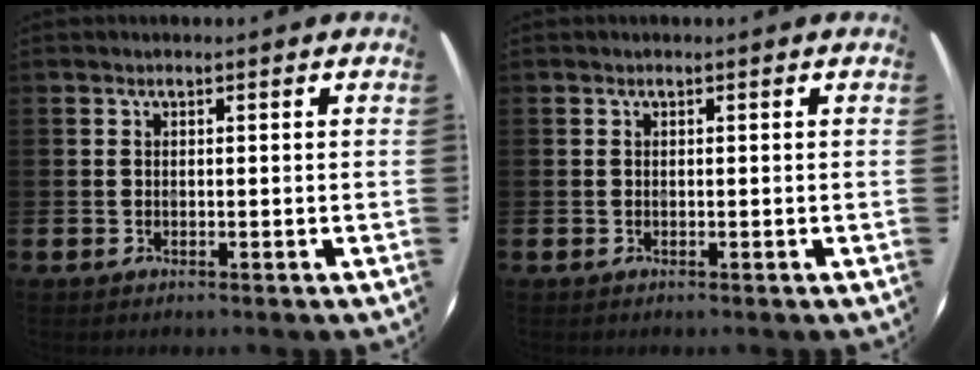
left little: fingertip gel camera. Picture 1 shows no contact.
{"total": 0.0}